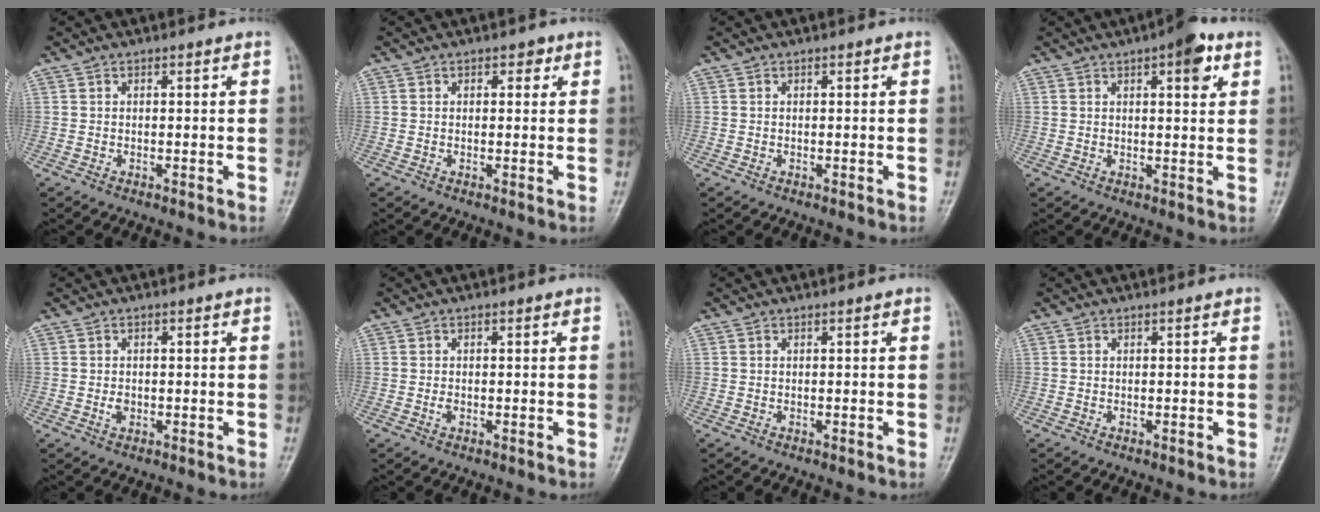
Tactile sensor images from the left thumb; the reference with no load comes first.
{"total": 2.1, "force": [0.9, 1.4, 1.3], "torque": [-0.001, 0.000, 0.008]}
{"total": 0.0}
{"total": 6.6, "force": [3.1, 2.4, 5.3], "torque": [-0.054, -0.007, 0.034]}
{"total": 1.7, "force": [-0.3, 1.3, 1.0], "torque": [-0.014, 0.001, -0.006]}
{"total": 1.0, "force": [-0.2, 0.7, 0.7], "torque": [-0.013, -0.001, -0.006]}
{"total": 0.0}
{"total": 0.0}